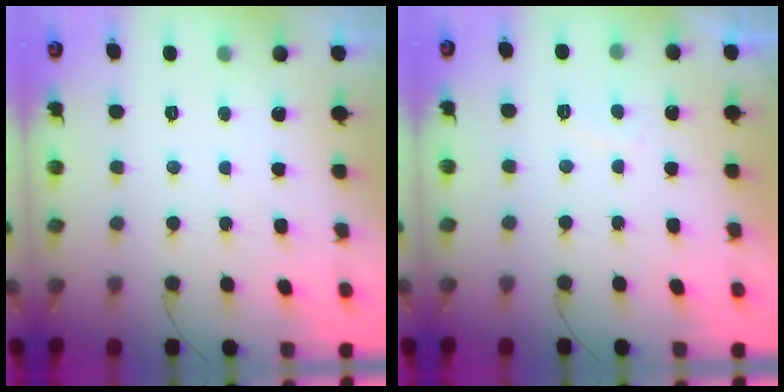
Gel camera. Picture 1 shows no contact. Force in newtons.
{"total": 1.1, "press": 1.0, "slide": 0.6}